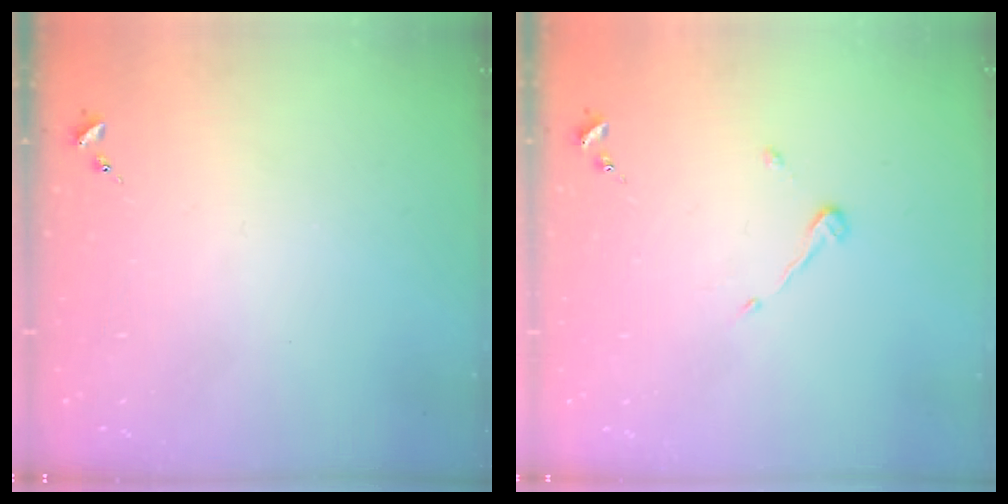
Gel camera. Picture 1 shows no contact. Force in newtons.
{"total": 3.6, "press": 3.6, "slide": 0.2}